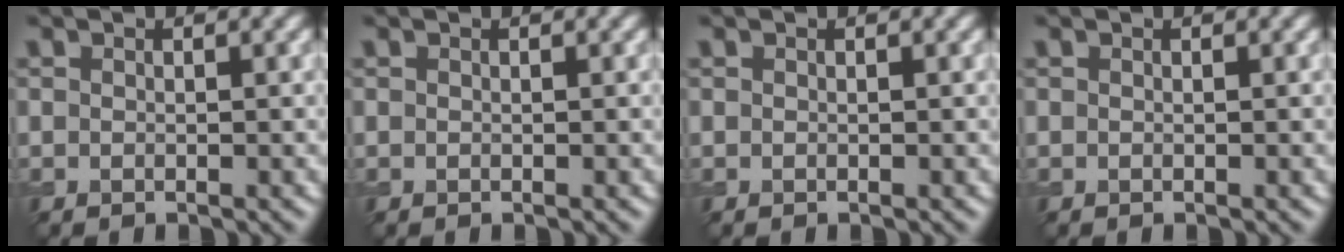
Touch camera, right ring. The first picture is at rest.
{"total": 0.0}
{"total": 0.0}
{"total": 0.0}